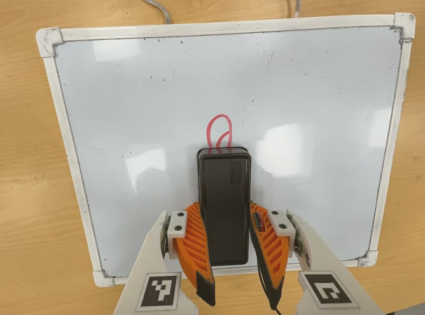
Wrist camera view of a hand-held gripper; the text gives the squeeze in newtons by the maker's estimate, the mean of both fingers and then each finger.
{"total": 9.4, "left": 7.8, "right": 11.1}